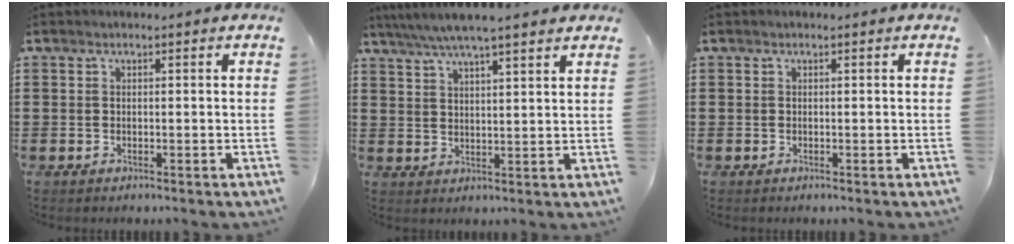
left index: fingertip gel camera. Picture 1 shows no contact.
{"total": 5.4, "force": [4.5, 0.2, 3.0], "torque": [-0.069, -0.014, 0.078]}
{"total": 0.0}